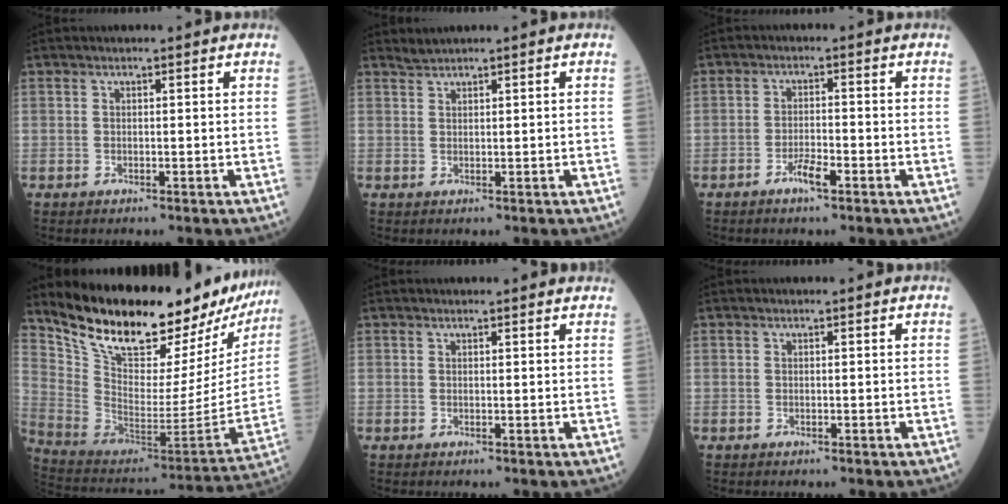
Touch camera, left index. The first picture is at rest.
{"total": 1.1, "force": [1.0, -0.2, 0.2], "torque": [-0.005, 0.008, 0.027]}
{"total": 3.0, "force": [-1.9, 0.5, 2.3], "torque": [-0.046, 0.000, -0.034]}
{"total": 28.6, "force": [24.2, 8.0, 13.1], "torque": [-0.221, -0.071, 0.350]}
{"total": 3.6, "force": [3.5, 0.5, 0.7], "torque": [-0.014, 0.010, 0.033]}
{"total": 0.0}